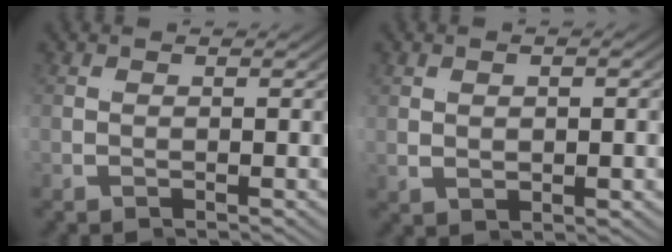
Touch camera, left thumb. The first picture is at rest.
{"total": 1.2, "force": [0.5, 0.2, 1.1], "torque": [-0.013, 0.004, 0.011]}